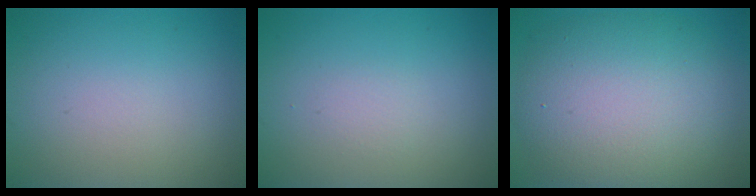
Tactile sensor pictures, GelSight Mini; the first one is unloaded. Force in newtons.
{"total": 0.8, "press": 0.8, "slide": 0.1}
{"total": 10.1, "press": 10.0, "slide": 0.6}